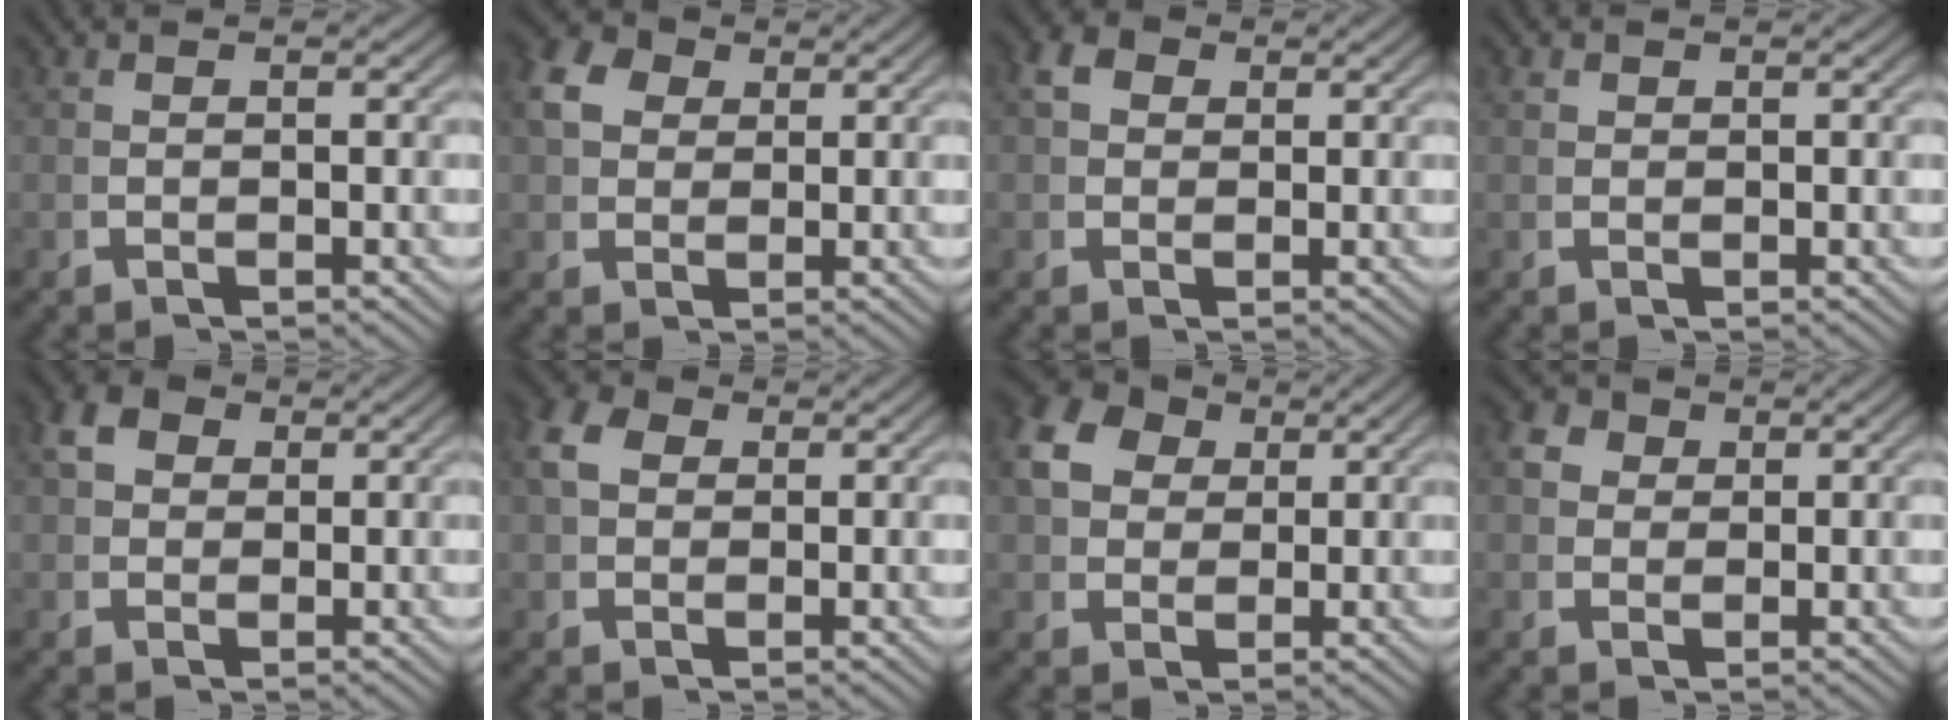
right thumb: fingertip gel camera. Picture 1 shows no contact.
{"total": 5.5, "force": [2.5, 4.1, 2.7], "torque": [-0.064, -0.002, 0.045]}
{"total": 3.4, "force": [1.4, 2.6, 1.7], "torque": [-0.037, -0.004, 0.023]}
{"total": 1.1, "force": [0.7, 0.8, 0.2], "torque": [-0.005, -0.004, 0.019]}
{"total": 4.2, "force": [1.8, 3.1, 2.1], "torque": [-0.049, -0.004, 0.033]}
{"total": 4.4, "force": [1.8, 3.3, 2.4], "torque": [-0.055, -0.002, 0.033]}
{"total": 8.4, "force": [3.4, 6.4, 4.3], "torque": [-0.094, 0.002, 0.059]}
{"total": 5.3, "force": [1.8, 4.3, 2.4], "torque": [-0.062, -0.009, 0.031]}